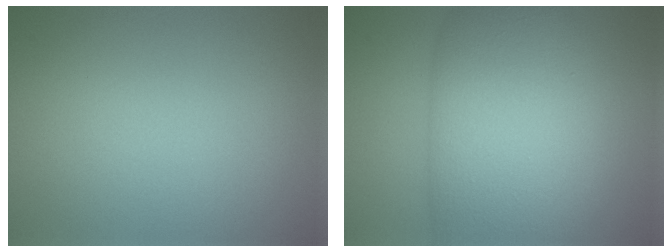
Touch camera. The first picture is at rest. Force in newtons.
{"total": 12.3, "press": 12.3, "slide": 0.6}